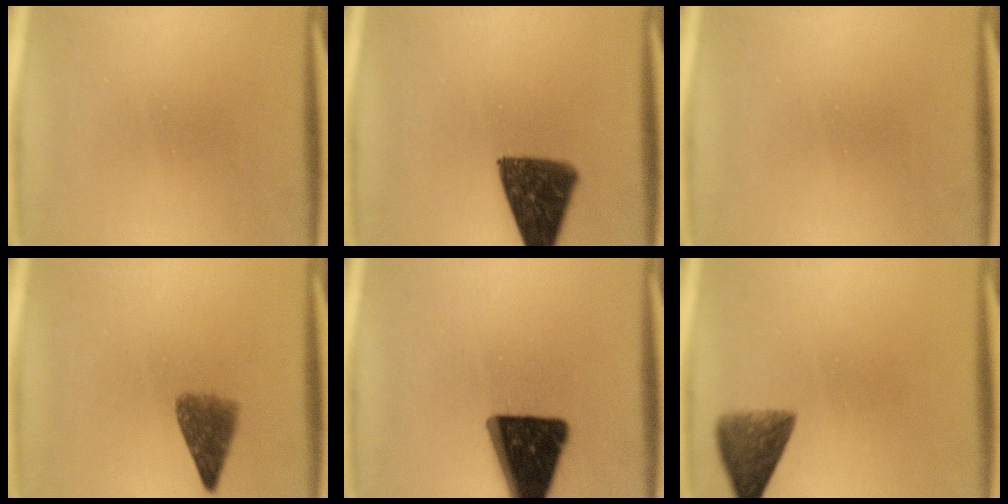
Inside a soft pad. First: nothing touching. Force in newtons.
{"total": 12.4}
{"total": 0.0}
{"total": 5.3}
{"total": 18.0}
{"total": 6.1}